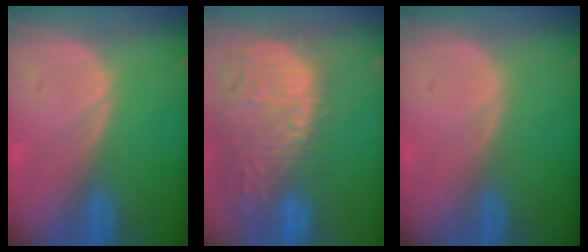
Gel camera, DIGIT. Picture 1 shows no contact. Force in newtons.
{"total": 15.7, "press": 12.9, "slide": 9.0}
{"total": 0.0}